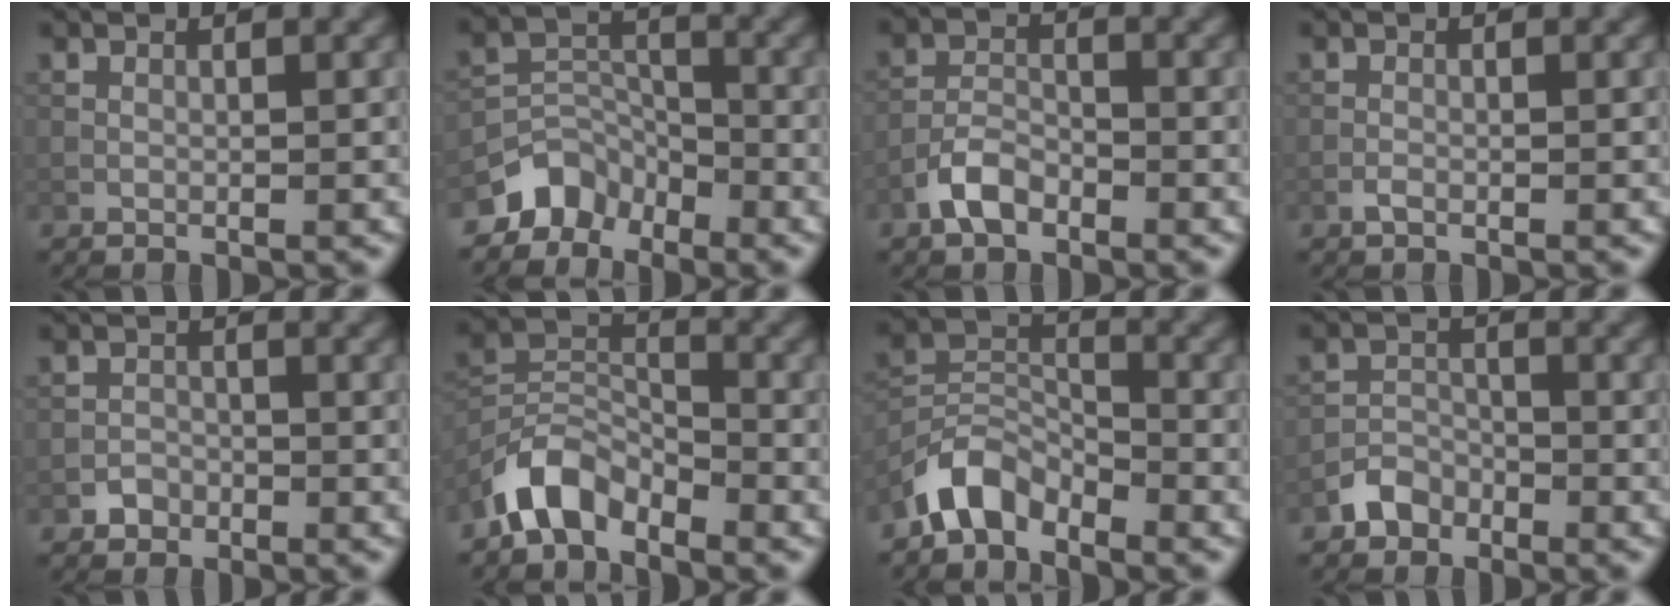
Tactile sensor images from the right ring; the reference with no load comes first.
{"total": 4.1, "force": [-3.3, 2.3, 0.6], "torque": [0.000, 0.002, -0.066]}
{"total": 3.2, "force": [-2.1, 1.6, 1.8], "torque": [-0.034, 0.008, -0.047]}
{"total": 0.7, "force": [-0.5, 0.3, 0.4], "torque": [-0.008, 0.000, -0.011]}
{"total": 1.3, "force": [-0.8, 1.0, 0.2], "torque": [0.004, 0.005, -0.015]}
{"total": 5.1, "force": [-4.0, 2.3, 2.2], "torque": [-0.038, 0.008, -0.088]}
{"total": 4.6, "force": [-3.7, 2.1, 1.8], "torque": [-0.030, 0.010, -0.082]}
{"total": 2.5, "force": [-1.8, 1.6, 0.5], "torque": [-0.002, 0.011, -0.037]}